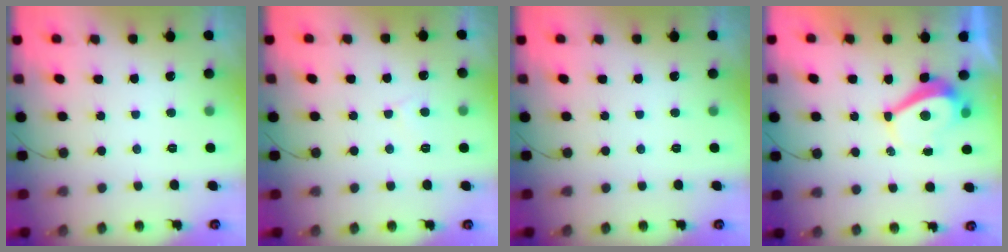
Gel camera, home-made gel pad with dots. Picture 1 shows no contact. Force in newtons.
{"total": 2.4, "press": 2.4, "slide": 0.2}
{"total": 0.0}
{"total": 3.9, "press": 3.9, "slide": 0.5}